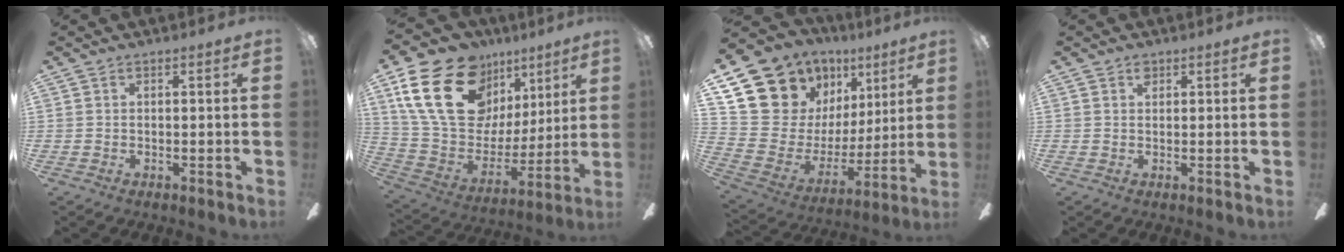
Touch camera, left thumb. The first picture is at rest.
{"total": 25.1, "force": [11.9, 16.7, 14.5], "torque": [-0.286, -0.045, 0.229]}
{"total": 14.2, "force": [9.5, 9.9, 3.6], "torque": [-0.087, -0.085, 0.197]}
{"total": 1.5, "force": [1.1, 0.9, 0.6], "torque": [-0.005, -0.001, 0.018]}